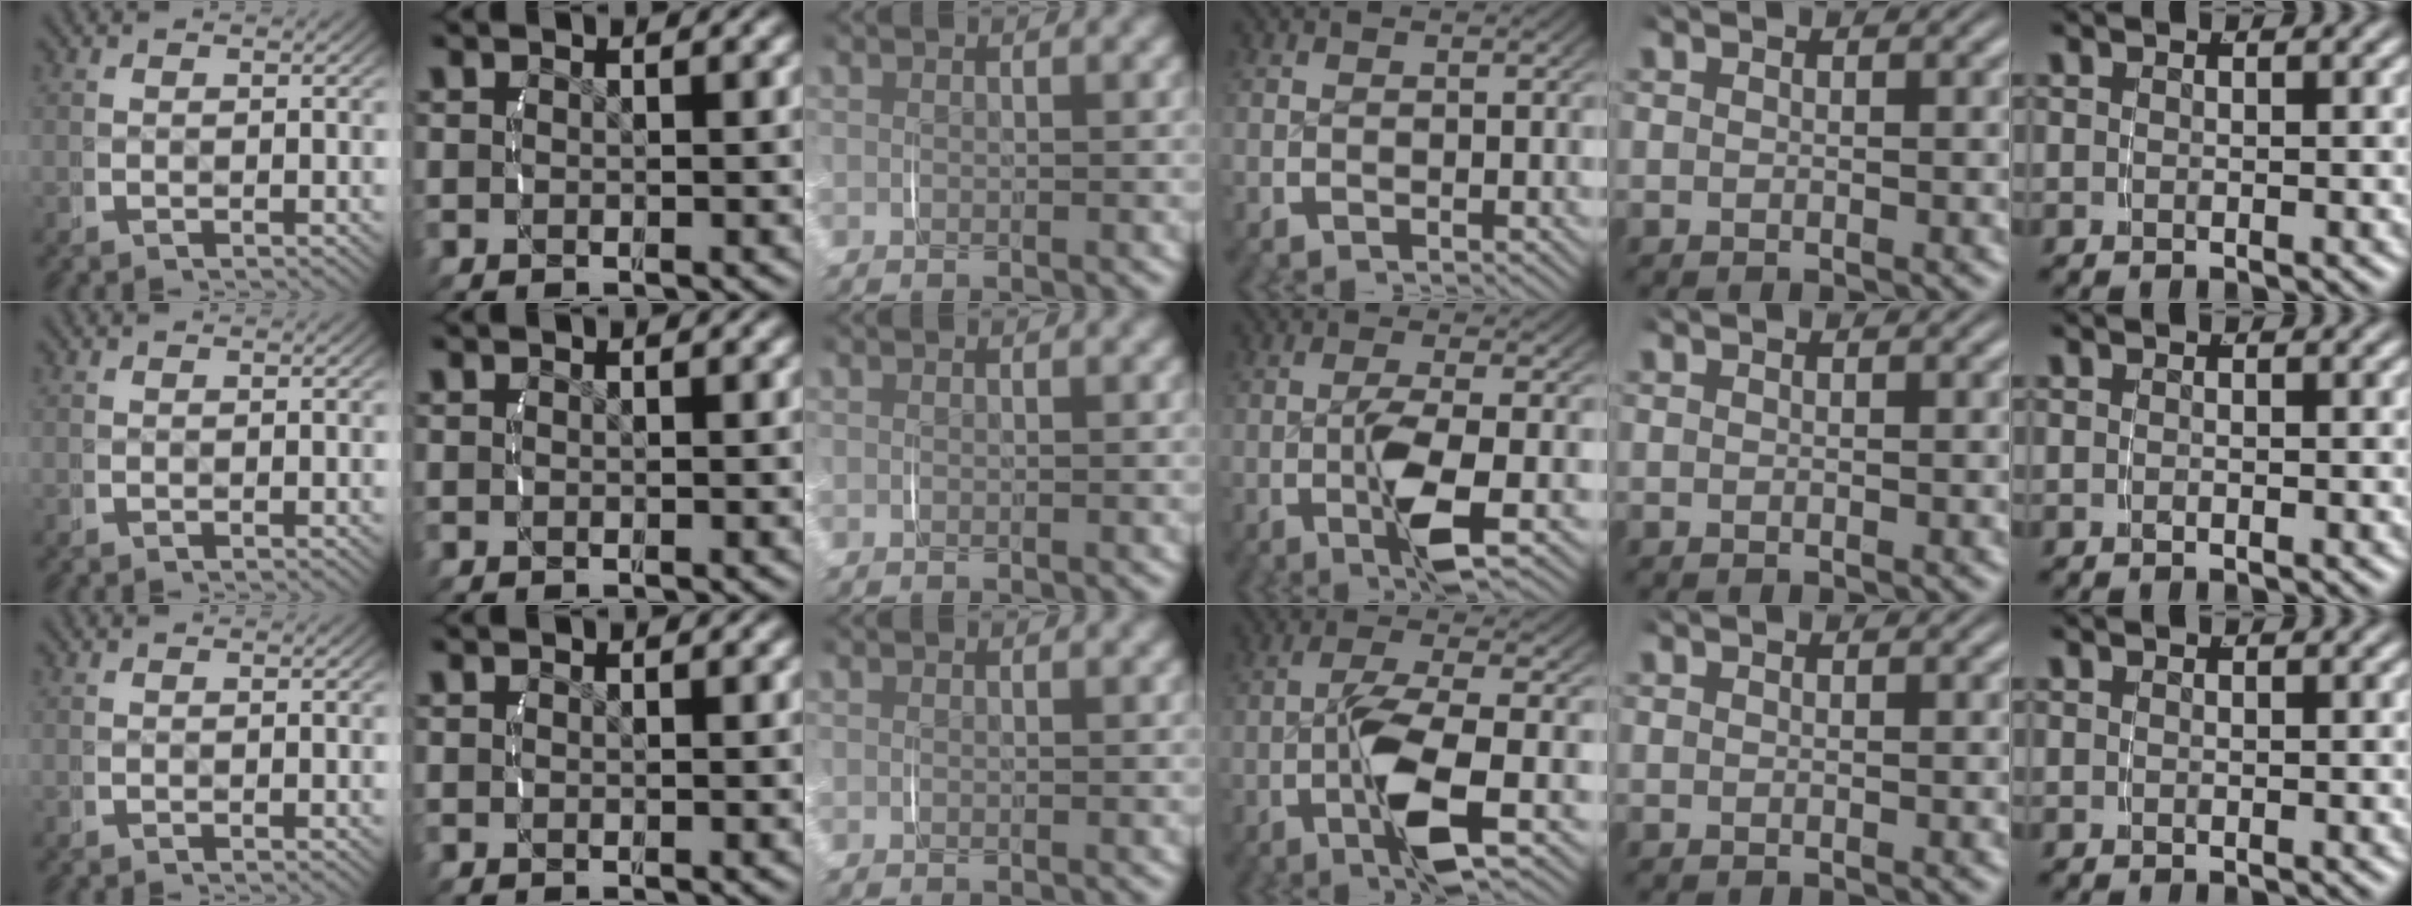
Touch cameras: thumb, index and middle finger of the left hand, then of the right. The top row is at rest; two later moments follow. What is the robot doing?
{"motion": "lift_and_place", "object": "jar lid"}